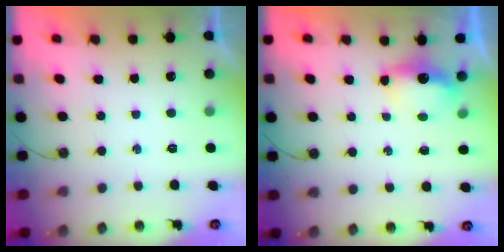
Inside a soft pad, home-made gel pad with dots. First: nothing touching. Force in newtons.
{"total": 4.2, "press": 4.2, "slide": 0.5}